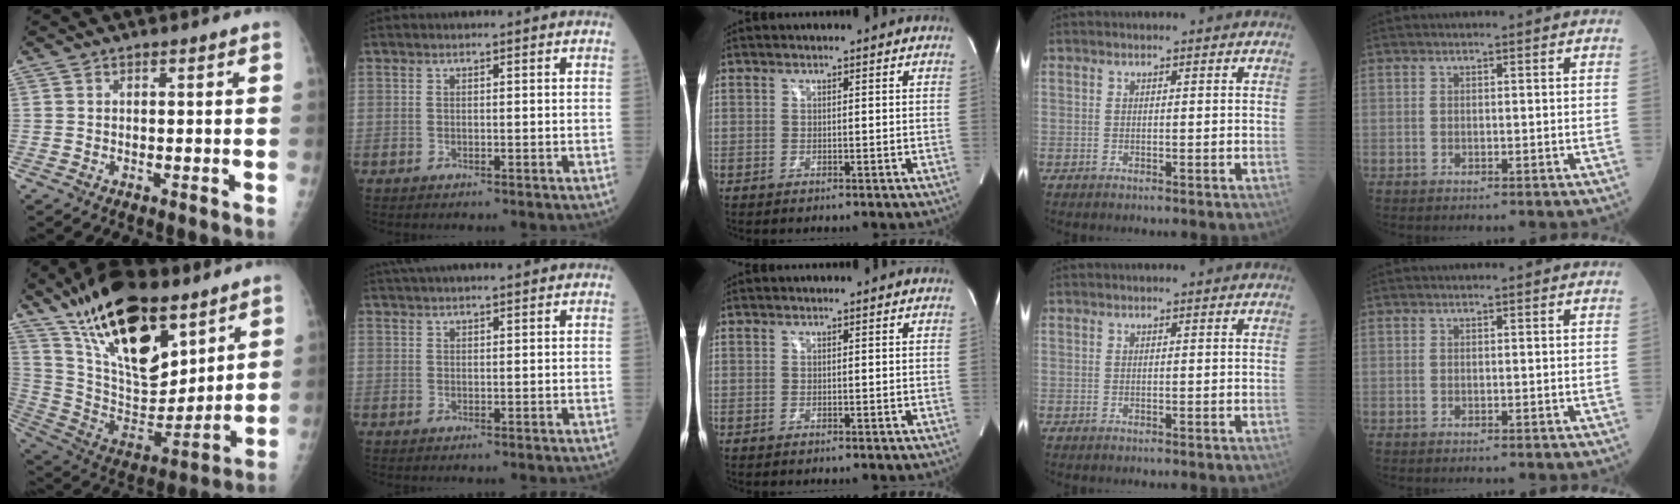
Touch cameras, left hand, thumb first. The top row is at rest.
{"thumb": {"total": 26.2, "force": [15.9, 11.6, 17.2], "torque": [-0.272, -0.052, 0.286]}, "index": {"total": 9.3, "force": [8.4, 0.6, 4.1], "torque": [-0.060, 0.031, 0.113]}}